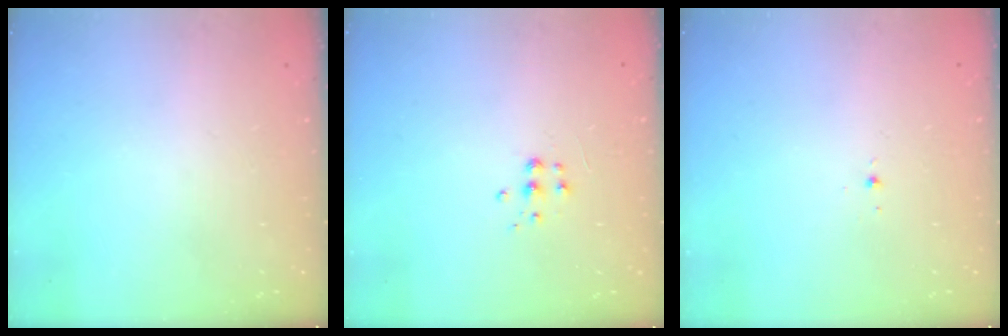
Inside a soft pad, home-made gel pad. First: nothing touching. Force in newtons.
{"total": 4.9, "press": 4.9, "slide": 0.5}
{"total": 2.9, "press": 2.8, "slide": 0.8}